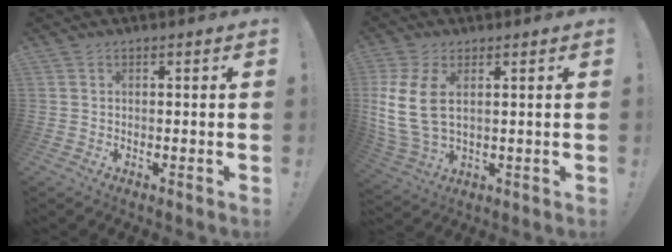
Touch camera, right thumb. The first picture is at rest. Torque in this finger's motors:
{"motor_torque": [1.66, 2.48, 1.11, 0.09, 0.15]}